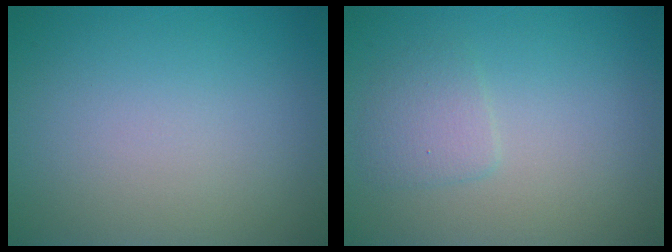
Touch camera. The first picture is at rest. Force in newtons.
{"total": 1.6, "press": 1.6, "slide": 0.1}